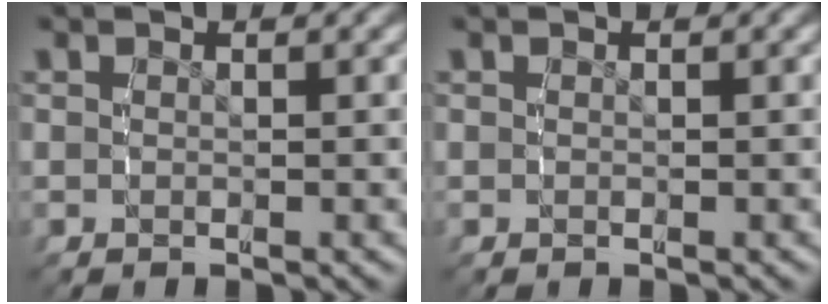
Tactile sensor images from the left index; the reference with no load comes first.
{"total": 0.0}